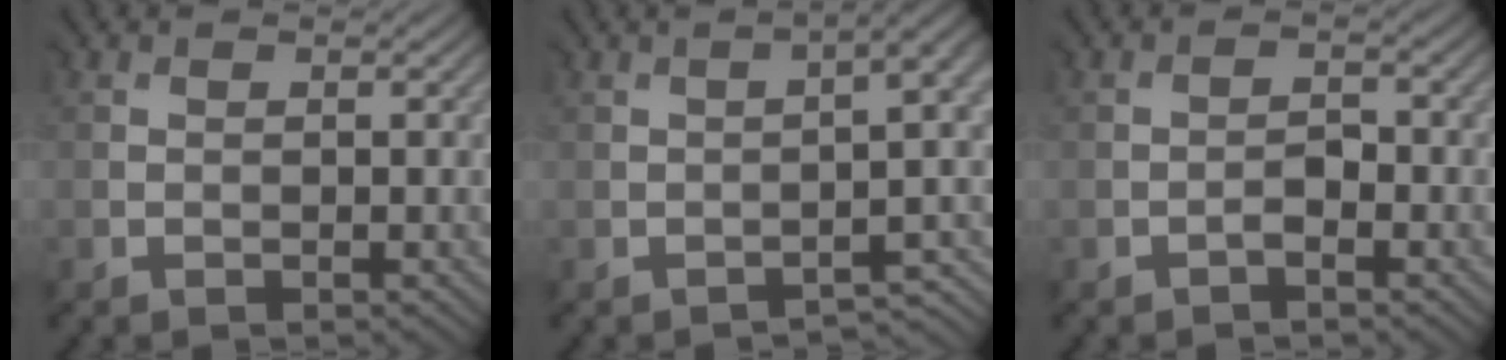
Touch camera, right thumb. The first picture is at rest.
{"total": 5.7, "force": [-3.5, 0.9, 4.4], "torque": [-0.034, 0.002, -0.038]}
{"total": 1.0, "force": [-0.9, -0.1, -0.3], "torque": [0.008, 0.004, -0.018]}